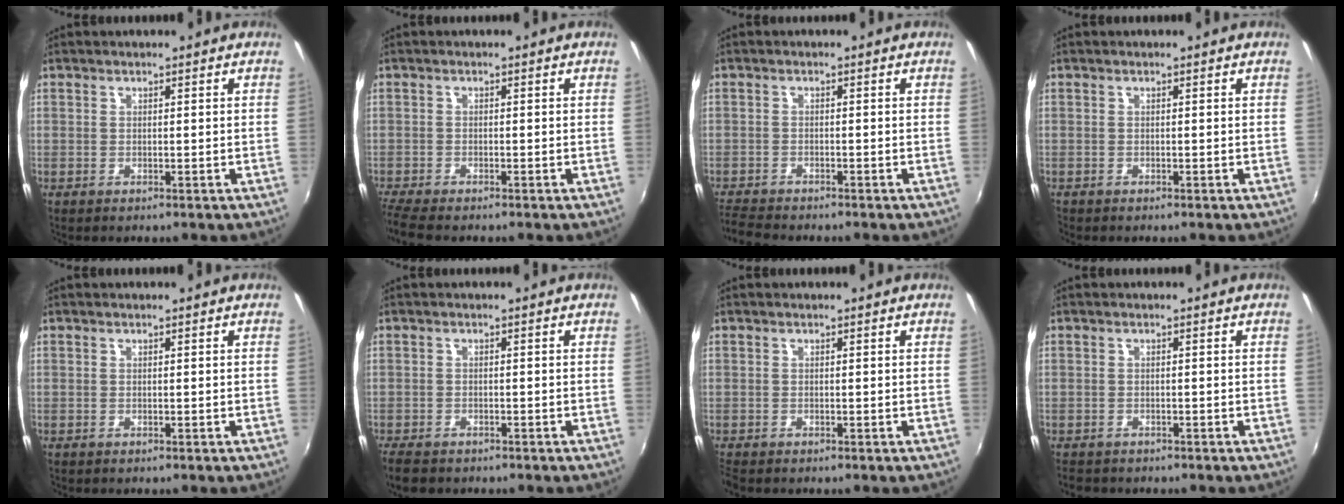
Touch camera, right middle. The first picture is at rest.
{"total": 4.6, "force": [-4.1, 0.5, 2.2], "torque": [-0.061, -0.023, -0.076]}
{"total": 4.9, "force": [-4.7, 0.5, 1.2], "torque": [-0.043, -0.023, -0.089]}
{"total": 0.0}
{"total": 0.0}
{"total": 5.2, "force": [-4.3, 2.2, 2.1], "torque": [-0.062, -0.022, -0.078]}
{"total": 1.1, "force": [-1.0, 0.4, 0.3], "torque": [-0.009, -0.007, -0.020]}
{"total": 2.9, "force": [-2.5, 1.3, 0.7], "torque": [-0.023, -0.014, -0.041]}